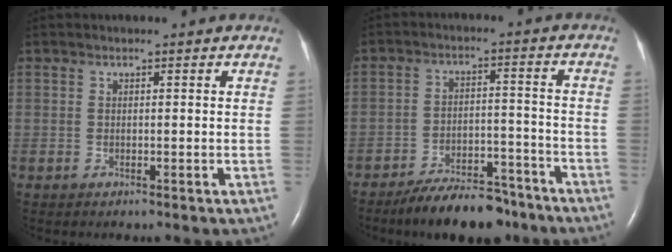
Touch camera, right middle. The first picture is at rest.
{"total": 10.5, "force": [-8.8, 3.6, 4.5], "torque": [-0.066, 0.008, -0.141]}